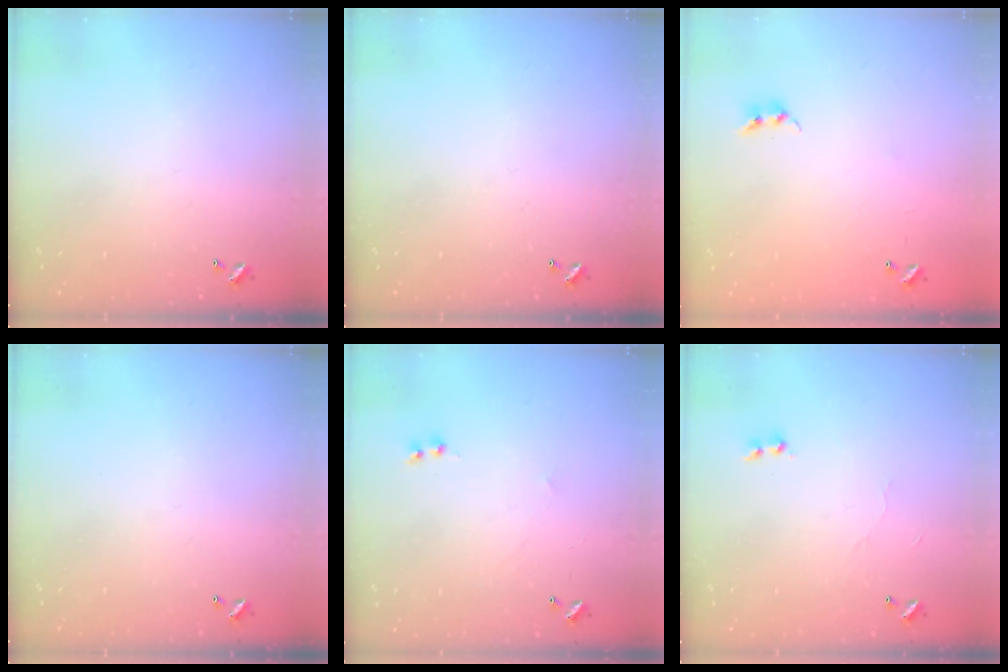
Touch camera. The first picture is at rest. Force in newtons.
{"total": 0.0}
{"total": 7.6, "press": 7.6, "slide": 0.5}
{"total": 0.0}
{"total": 1.1, "press": 0.9, "slide": 0.6}
{"total": 5.4, "press": 5.4, "slide": 0.3}